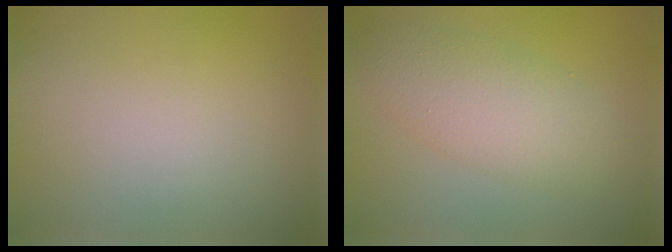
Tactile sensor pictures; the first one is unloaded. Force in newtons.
{"total": 4.8, "press": 4.8, "slide": 0.0}